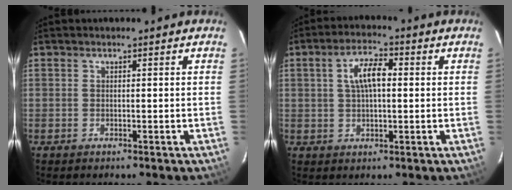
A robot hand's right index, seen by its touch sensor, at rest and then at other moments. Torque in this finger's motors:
{"motor_torque": [0.74, 0.45, 0.33, 0.07]}